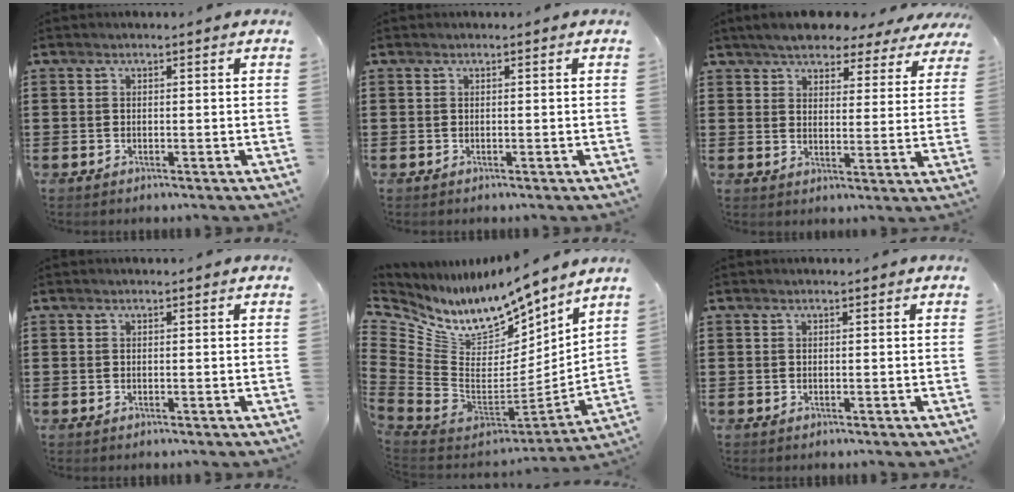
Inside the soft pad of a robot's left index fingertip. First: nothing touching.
{"total": 0.0}
{"total": 5.3, "force": [5.0, 1.1, 1.4], "torque": [-0.051, -0.016, 0.088]}
{"total": 0.0}
{"total": 10.1, "force": [9.0, 3.5, 3.0], "torque": [-0.110, -0.098, 0.156]}
{"total": 0.0}